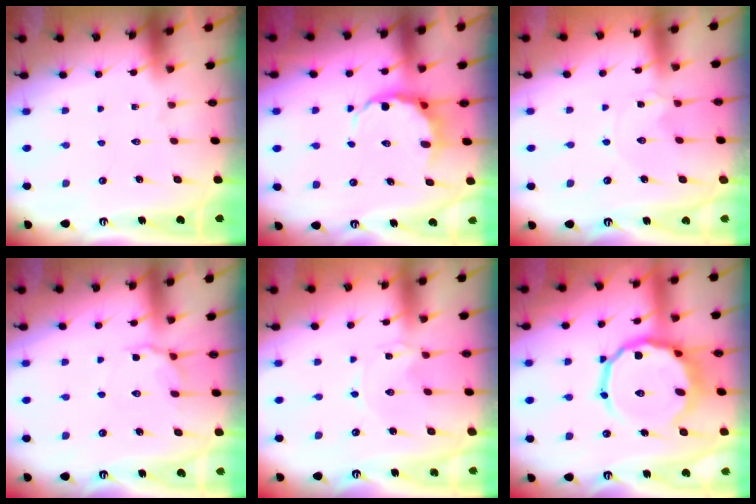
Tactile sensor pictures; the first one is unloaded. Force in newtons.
{"total": 6.4, "press": 6.0, "slide": 2.3}
{"total": 1.5, "press": 1.4, "slide": 0.2}
{"total": 5.1, "press": 4.9, "slide": 1.4}
{"total": 0.0}
{"total": 16.1, "press": 15.9, "slide": 3.0}